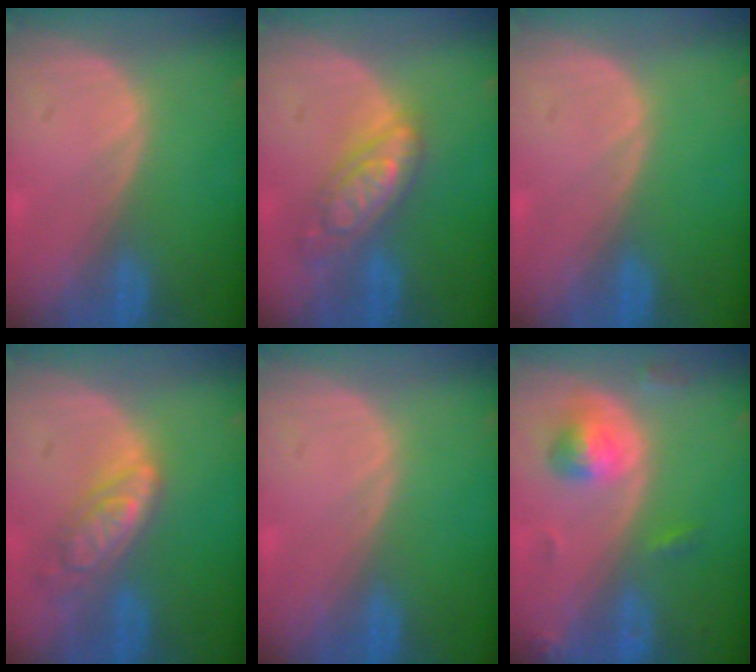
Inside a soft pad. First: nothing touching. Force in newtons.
{"total": 6.7, "press": 6.7, "slide": 0.4}
{"total": 0.0}
{"total": 6.4, "press": 5.6, "slide": 3.1}
{"total": 0.0}
{"total": 4.8, "press": 4.8, "slide": 0.7}